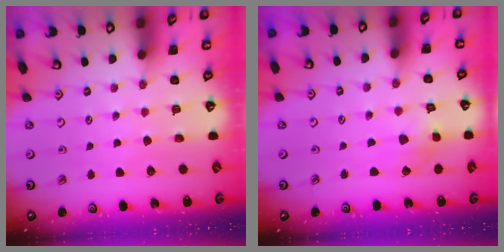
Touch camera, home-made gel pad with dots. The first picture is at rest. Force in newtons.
{"total": 2.3, "press": 2.3, "slide": 0.2}